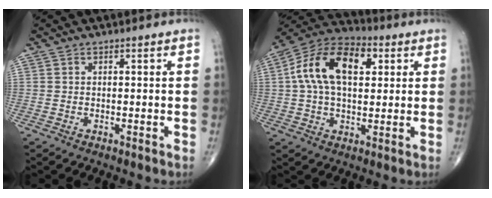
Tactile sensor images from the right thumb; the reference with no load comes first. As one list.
[{"total": 15.7, "force": [3.5, 9.1, 12.3], "torque": [-0.212, 0.024, 0.052]}]